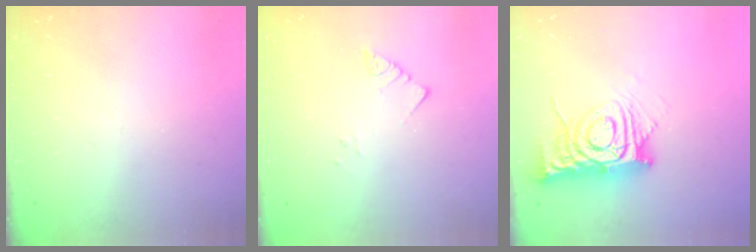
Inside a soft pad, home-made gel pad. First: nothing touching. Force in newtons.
{"total": 2.8, "press": 2.8, "slide": 0.2}
{"total": 12.0, "press": 11.9, "slide": 1.2}